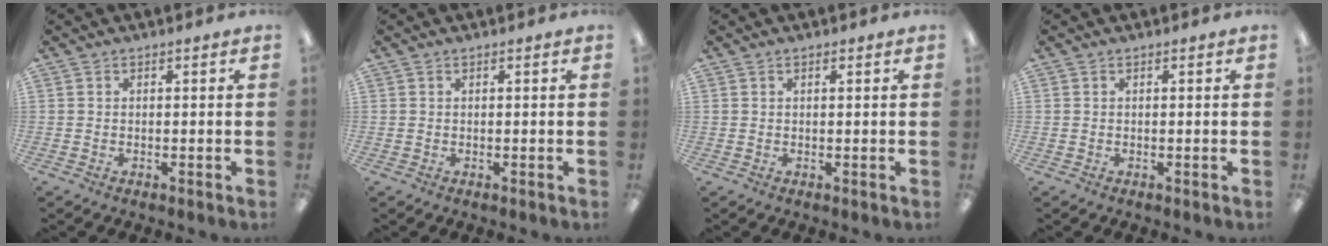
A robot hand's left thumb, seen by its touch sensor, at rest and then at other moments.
{"total": 0.0}
{"total": 0.6, "force": [0.5, 0.2, 0.3], "torque": [-0.007, 0.002, 0.008]}
{"total": 0.0}